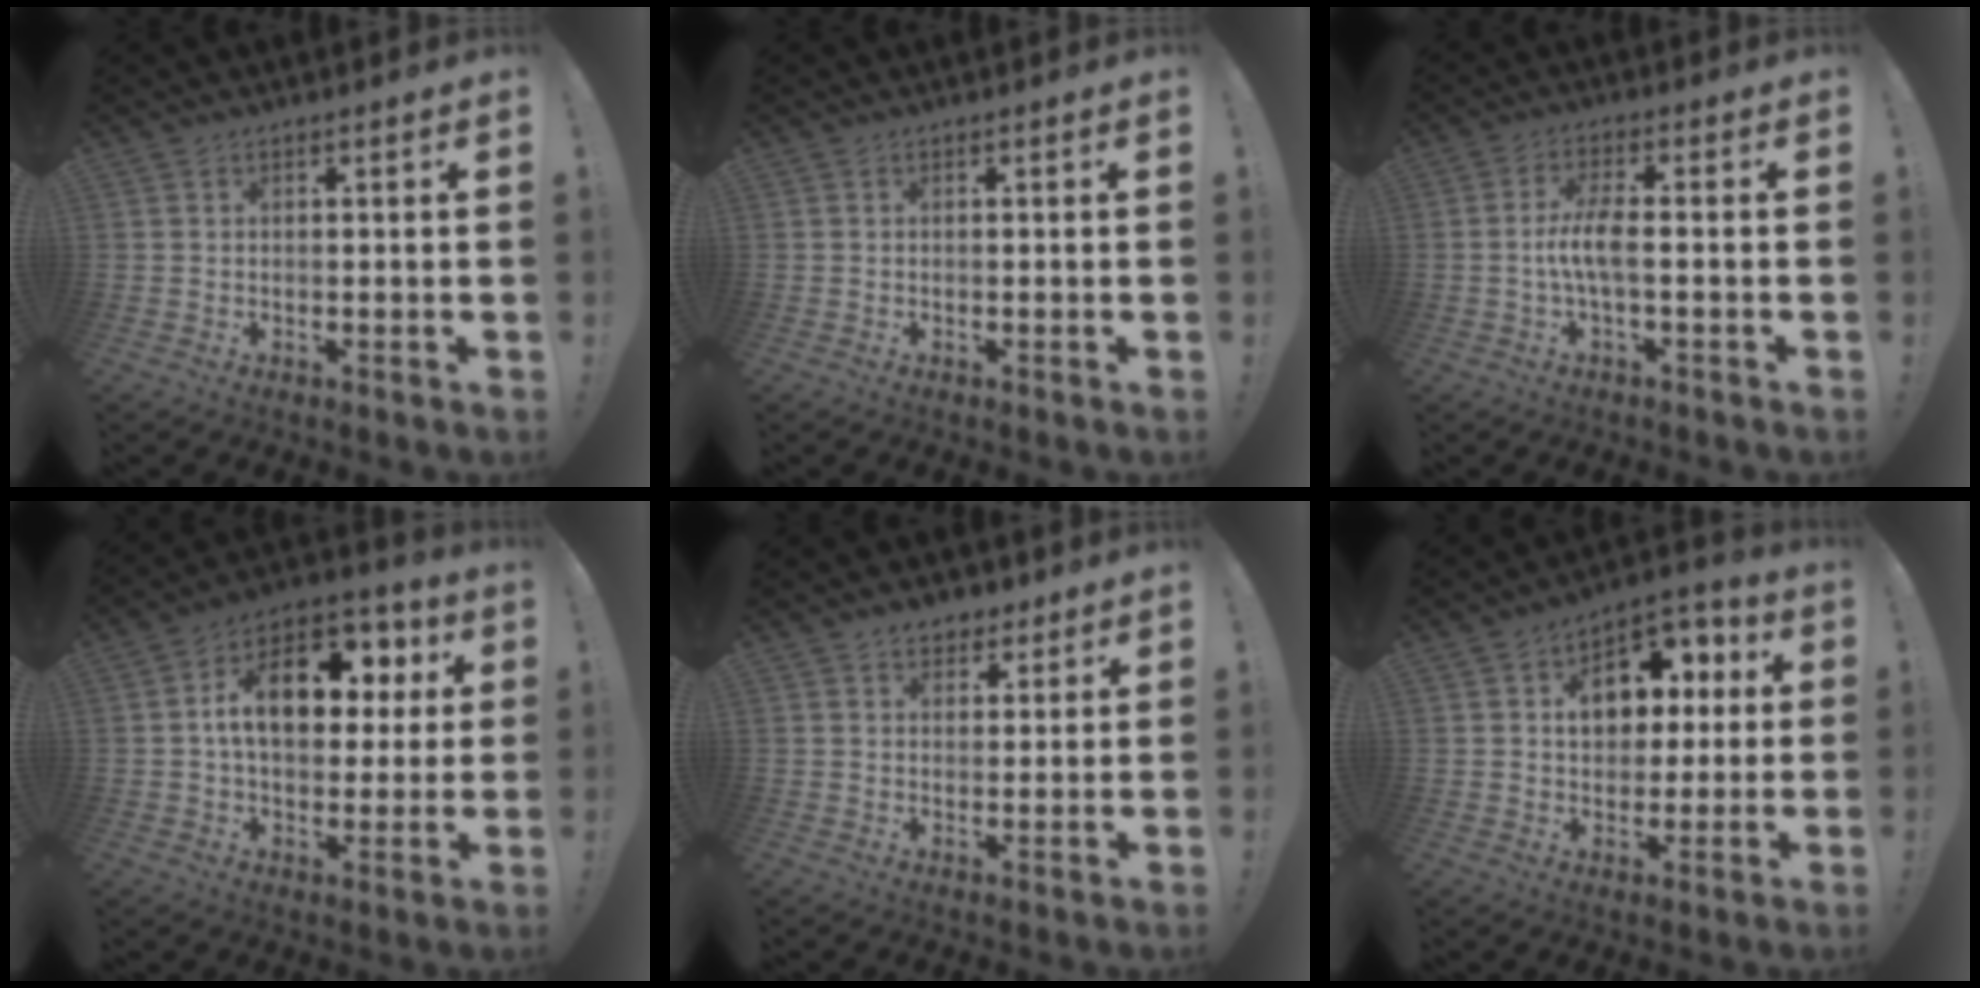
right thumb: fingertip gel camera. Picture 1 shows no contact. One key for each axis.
{"total": 0.0}
{"total": 7.2, "fx": -0.9, "fy": 1.6, "fz": 6.9, "tx": -0.142, "ty": -0.005, "tz": -0.021}
{"total": 17.3, "fx": 4.1, "fy": 11.0, "fz": 12.7, "tx": -0.182, "ty": -0.003, "tz": 0.070}
{"total": 5.3, "fx": 3.3, "fy": 3.9, "fz": 1.3, "tx": -0.008, "ty": -0.017, "tz": 0.061}
{"total": 12.4, "fx": 2.7, "fy": 9.6, "fz": 7.4, "tx": -0.091, "ty": -0.008, "tz": 0.053}